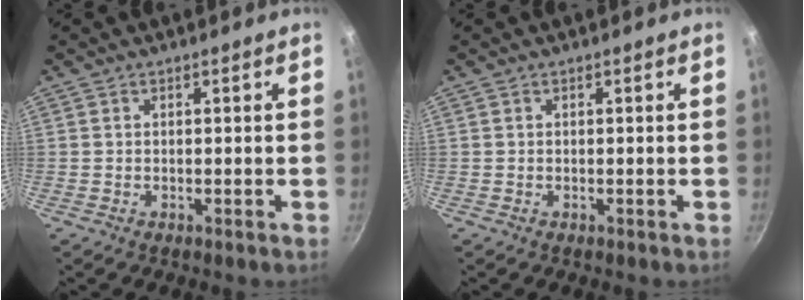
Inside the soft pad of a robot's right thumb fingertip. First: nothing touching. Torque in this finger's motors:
{"motor_torque": [-0.43, 0.05, 0.00, 0.00, -0.02]}